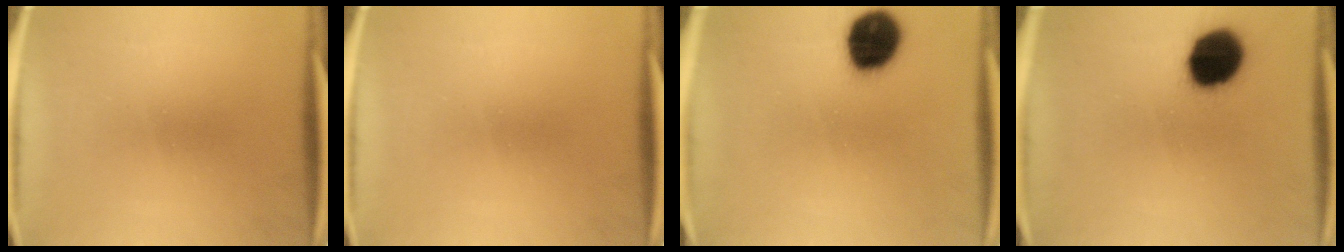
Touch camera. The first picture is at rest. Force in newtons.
{"total": 0.0}
{"total": 13.6}
{"total": 14.3}